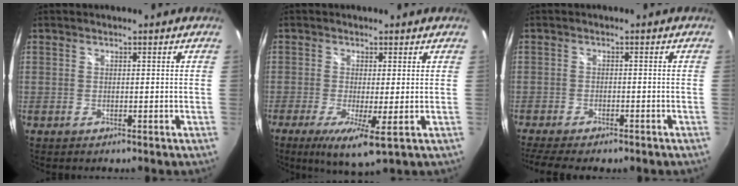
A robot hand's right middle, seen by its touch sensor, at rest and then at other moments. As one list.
[{"total": 6.7, "force": [-2.0, 0.8, 6.4], "torque": [-0.128, -0.022, -0.034]}, {"total": 8.4, "force": [-6.8, 2.0, 4.6], "torque": [-0.108, -0.028, -0.107]}]